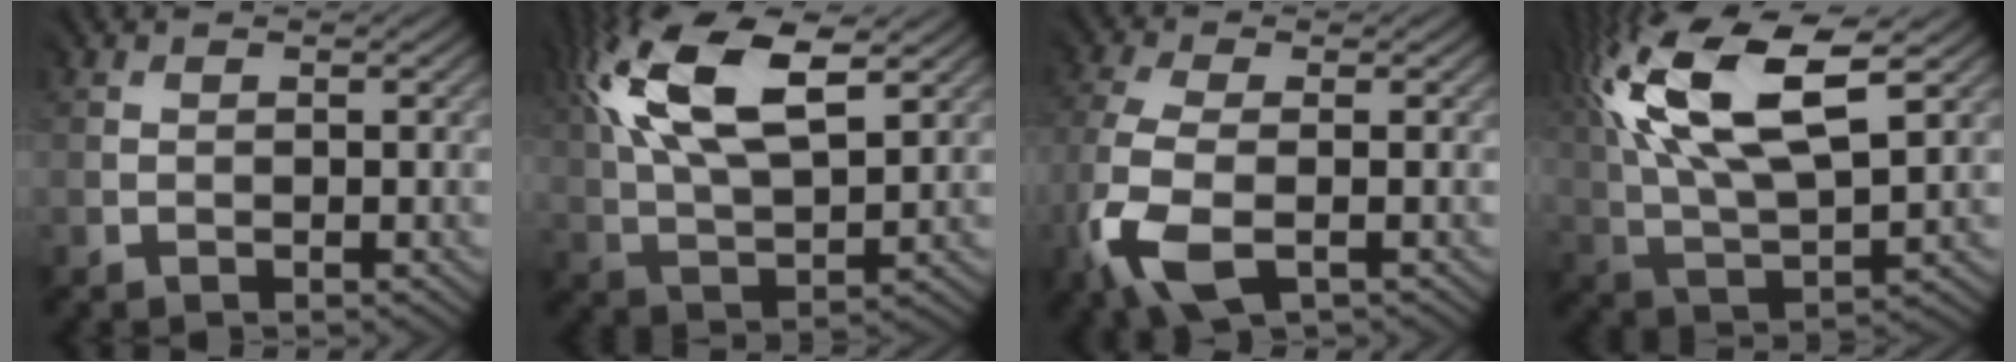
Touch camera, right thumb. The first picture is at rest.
{"total": 14.7, "force": [6.9, 6.8, 11.1], "torque": [-0.245, 0.035, 0.122]}
{"total": 7.6, "force": [-3.3, 3.6, 5.8], "torque": [-0.160, -0.013, -0.073]}
{"total": 16.4, "force": [7.3, 7.3, 12.8], "torque": [-0.291, 0.040, 0.130]}